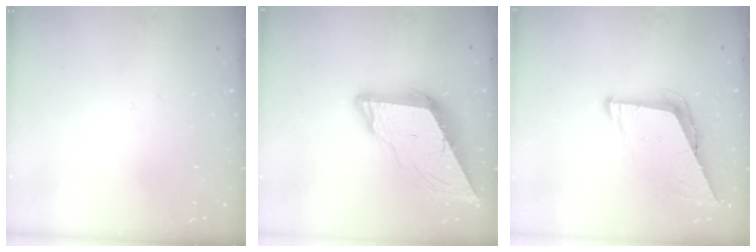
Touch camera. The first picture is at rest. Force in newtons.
{"total": 9.3, "press": 9.2, "slide": 0.8}
{"total": 7.7, "press": 7.7, "slide": 0.3}